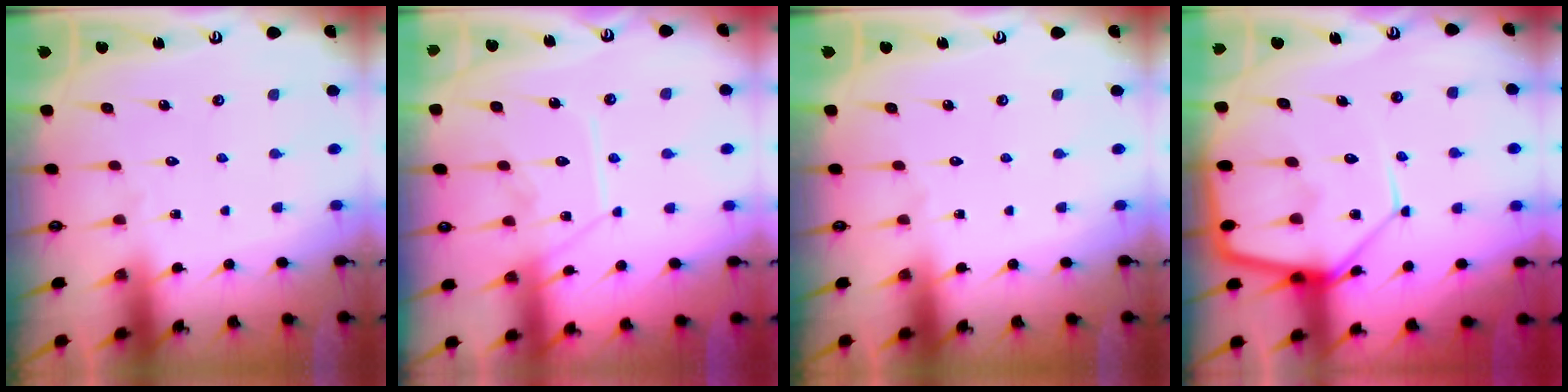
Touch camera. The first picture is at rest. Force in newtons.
{"total": 11.9, "press": 11.9, "slide": 1.1}
{"total": 0.0}
{"total": 14.4, "press": 14.3, "slide": 1.4}